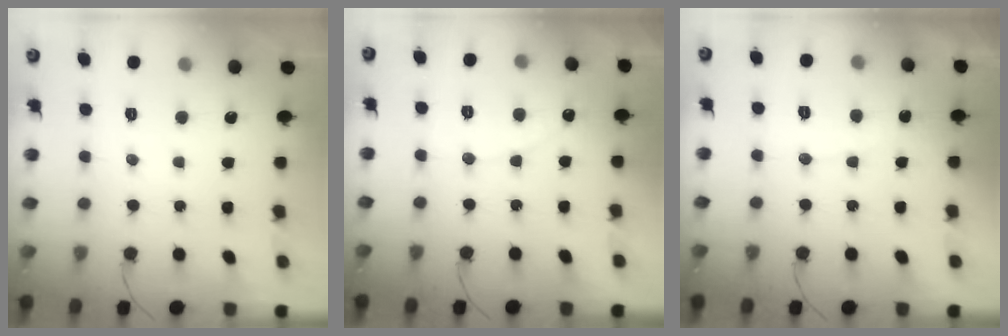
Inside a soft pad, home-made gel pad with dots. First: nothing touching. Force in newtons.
{"total": 4.9, "press": 4.8, "slide": 0.4}
{"total": 5.2, "press": 5.2, "slide": 0.2}